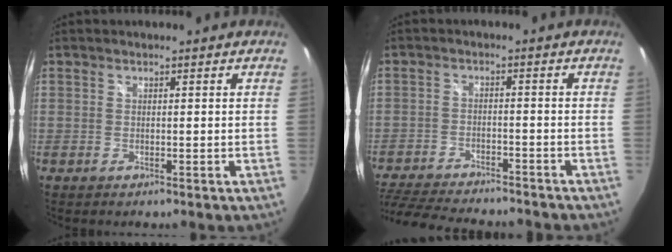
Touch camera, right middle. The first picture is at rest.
{"total": 17.4, "force": [-15.0, 4.7, 7.7], "torque": [-0.174, -0.027, -0.229]}